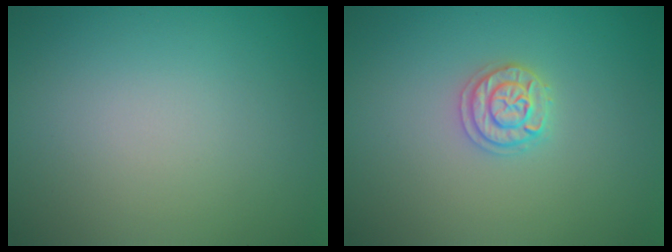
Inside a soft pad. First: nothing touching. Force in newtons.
{"total": 2.0, "press": 1.9, "slide": 0.3}